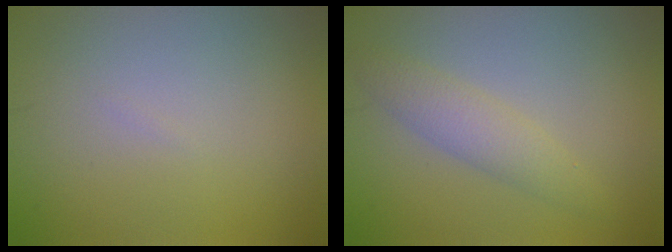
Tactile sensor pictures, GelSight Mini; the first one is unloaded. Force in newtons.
{"total": 2.7, "press": 2.7, "slide": 0.1}